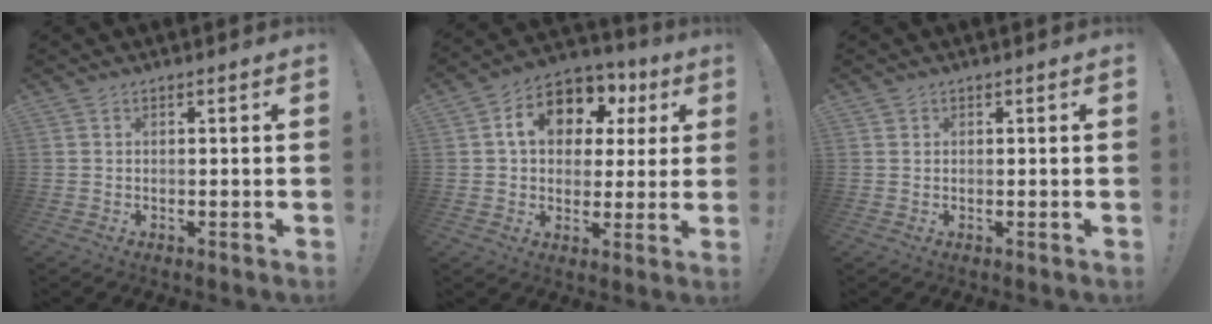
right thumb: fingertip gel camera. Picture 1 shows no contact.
{"total": 13.8, "force": [5.6, 9.7, 8.0], "torque": [-0.123, -0.015, 0.101]}
{"total": 0.6, "force": [0.4, 0.4, 0.1], "torque": [0.005, -0.003, 0.007]}